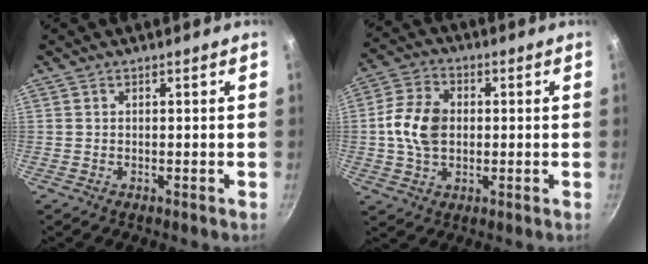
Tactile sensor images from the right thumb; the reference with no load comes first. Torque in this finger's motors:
{"motor_torque": [0.09, 0.09, 0.03, -0.03, 0.15]}